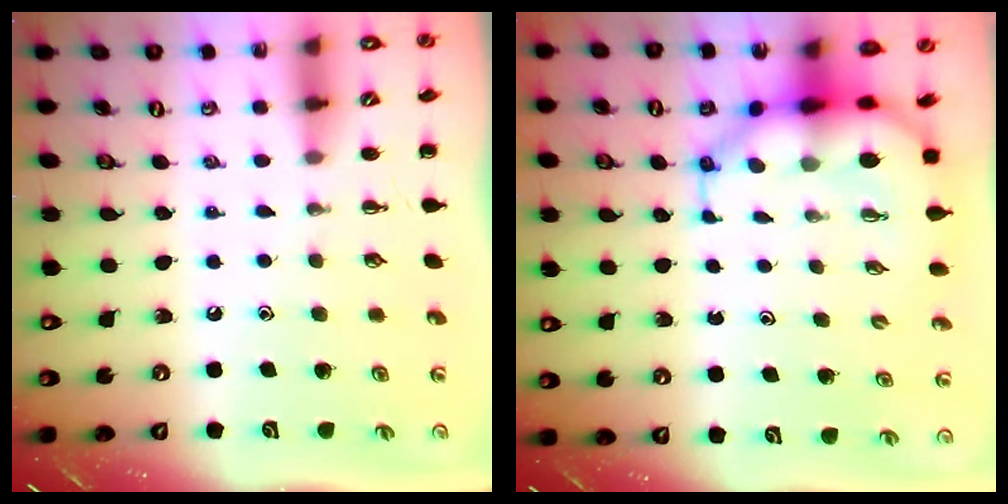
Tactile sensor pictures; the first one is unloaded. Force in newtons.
{"total": 7.9, "press": 7.5, "slide": 2.5}